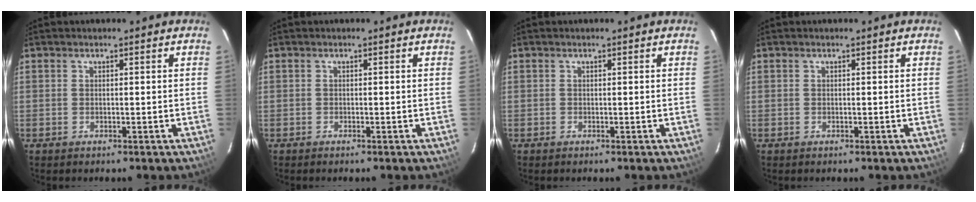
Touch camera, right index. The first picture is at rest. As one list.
[{"total": 0.0}, {"total": 0.0}, {"total": 0.0}]